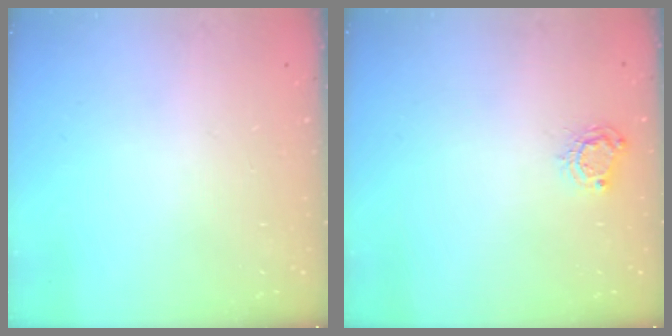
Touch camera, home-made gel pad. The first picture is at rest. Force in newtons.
{"total": 5.5, "press": 5.5, "slide": 0.4}